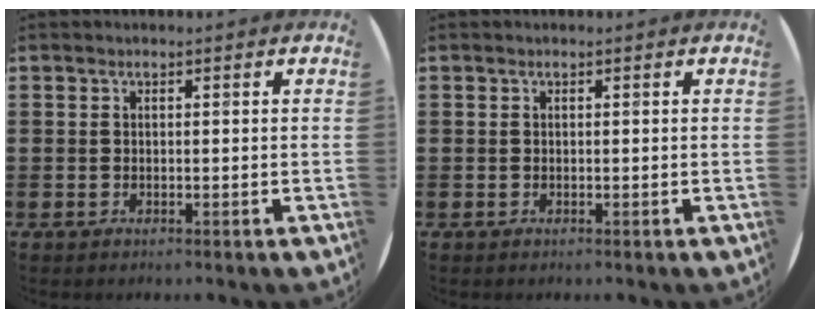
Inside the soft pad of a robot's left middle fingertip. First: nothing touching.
{"total": 0.0}